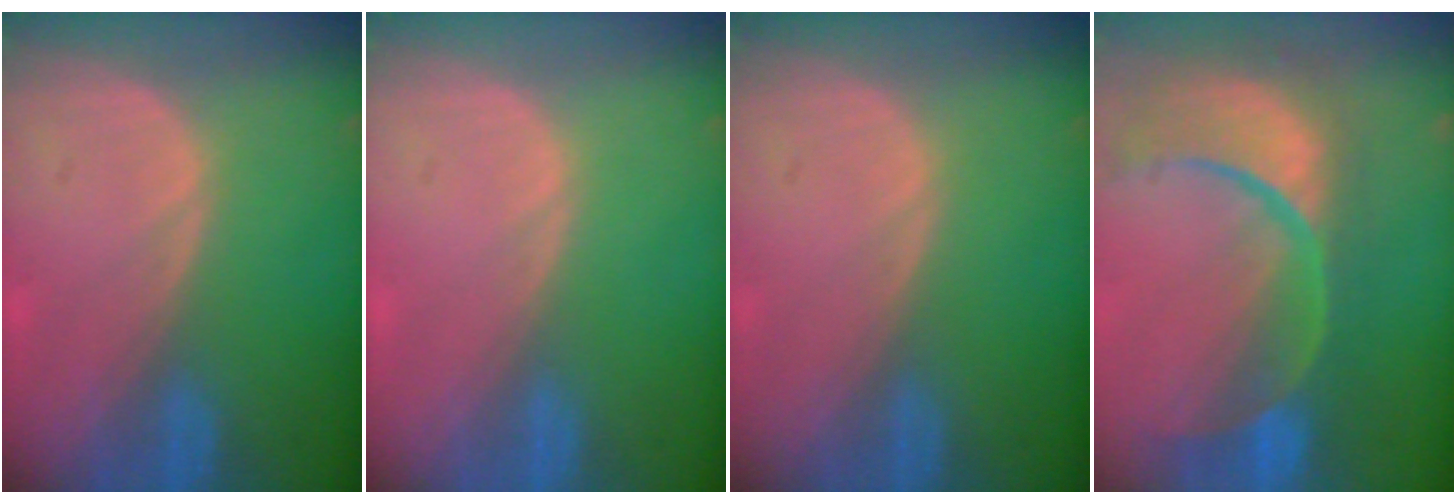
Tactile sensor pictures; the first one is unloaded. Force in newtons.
{"total": 0.0}
{"total": 0.0}
{"total": 13.8, "press": 10.9, "slide": 8.4}